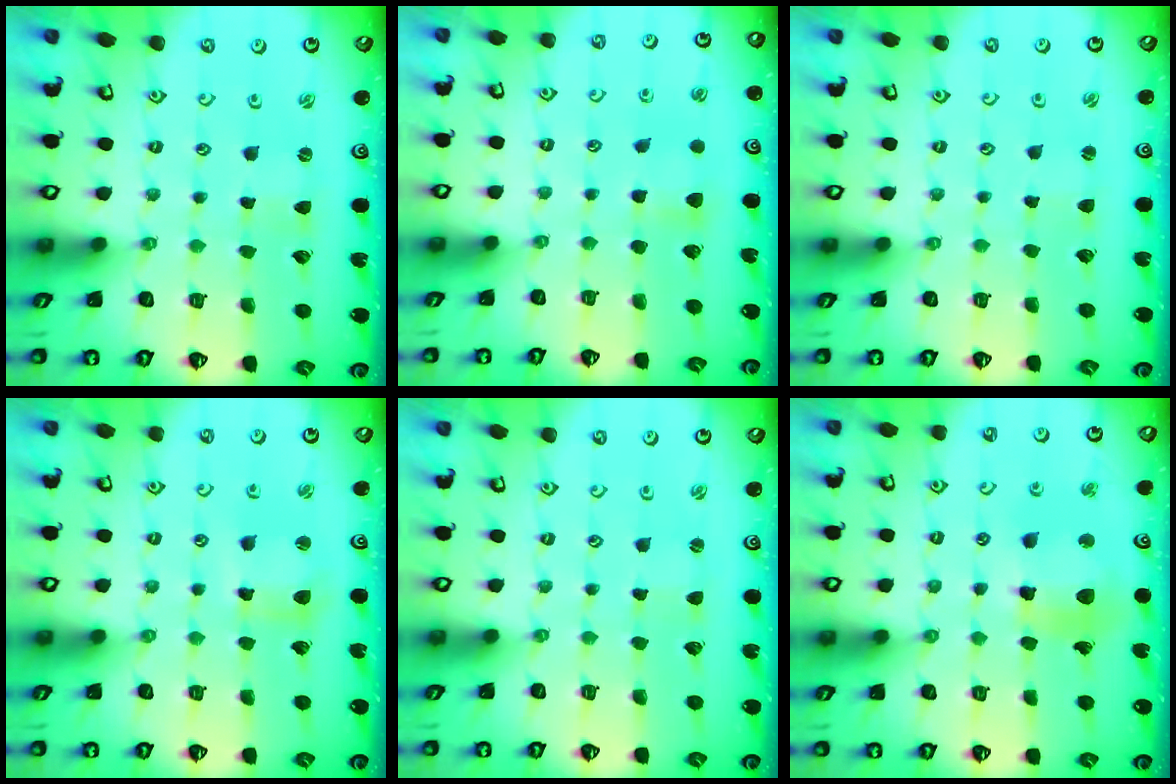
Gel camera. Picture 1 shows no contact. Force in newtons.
{"total": 4.8, "press": 4.7, "slide": 0.7}
{"total": 1.0, "press": 1.0, "slide": 0.2}
{"total": 6.9, "press": 6.8, "slide": 1.0}
{"total": 0.6, "press": 0.6, "slide": 0.0}
{"total": 11.4, "press": 11.3, "slide": 1.4}